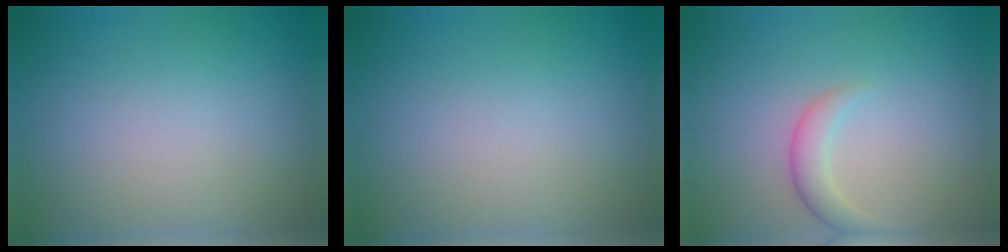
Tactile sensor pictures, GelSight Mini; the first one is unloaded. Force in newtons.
{"total": 0.0}
{"total": 2.0, "press": 2.0, "slide": 0.1}